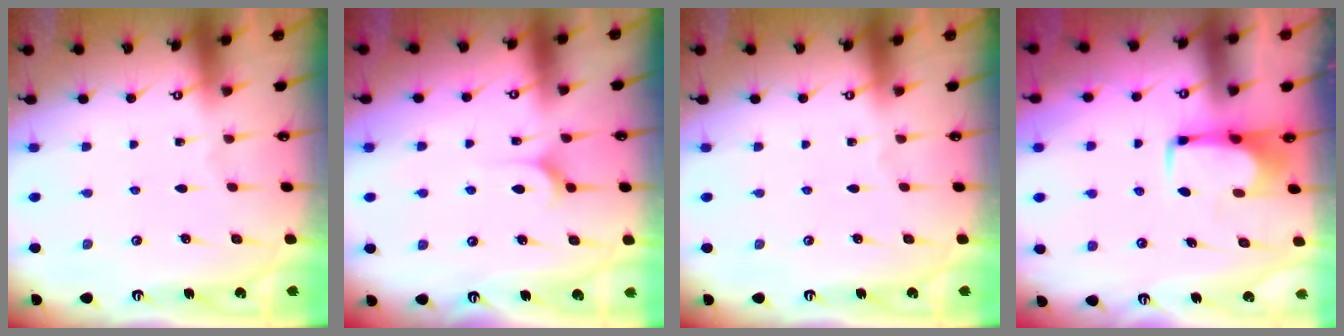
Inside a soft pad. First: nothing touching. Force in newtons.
{"total": 4.9, "press": 4.9, "slide": 0.7}
{"total": 0.0}
{"total": 1.6, "press": 1.4, "slide": 0.6}